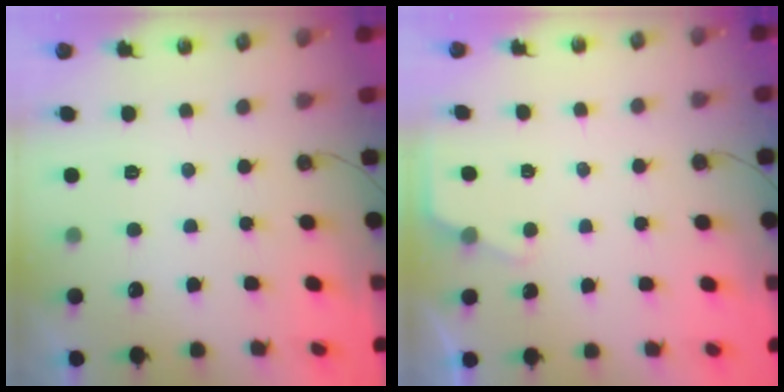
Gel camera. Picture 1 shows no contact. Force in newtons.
{"total": 2.3, "press": 2.3, "slide": 0.3}